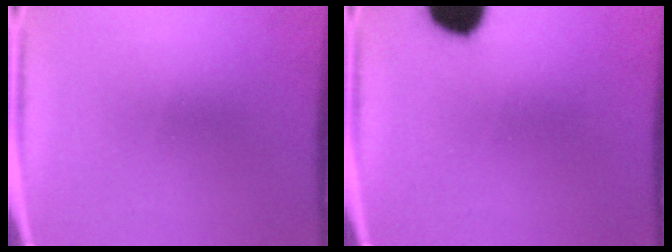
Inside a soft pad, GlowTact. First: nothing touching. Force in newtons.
{"total": 14.1}